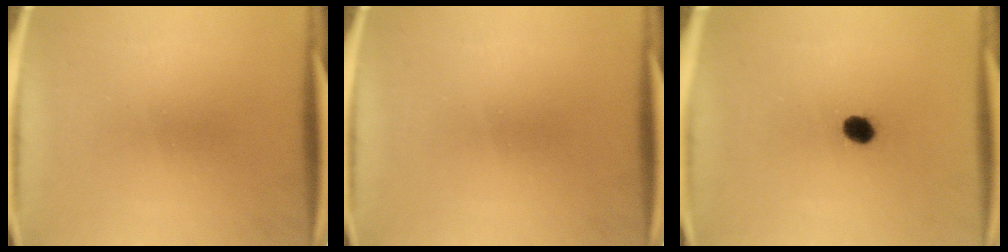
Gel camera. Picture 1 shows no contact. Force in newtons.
{"total": 0.0}
{"total": 3.2}